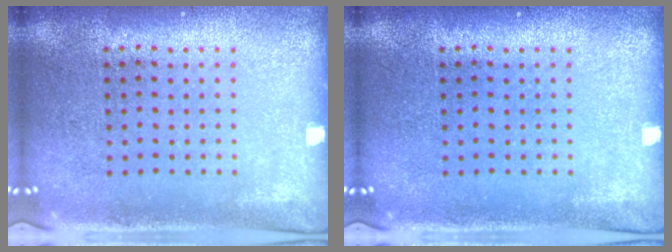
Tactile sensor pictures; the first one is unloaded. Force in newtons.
{"total": 0.0}